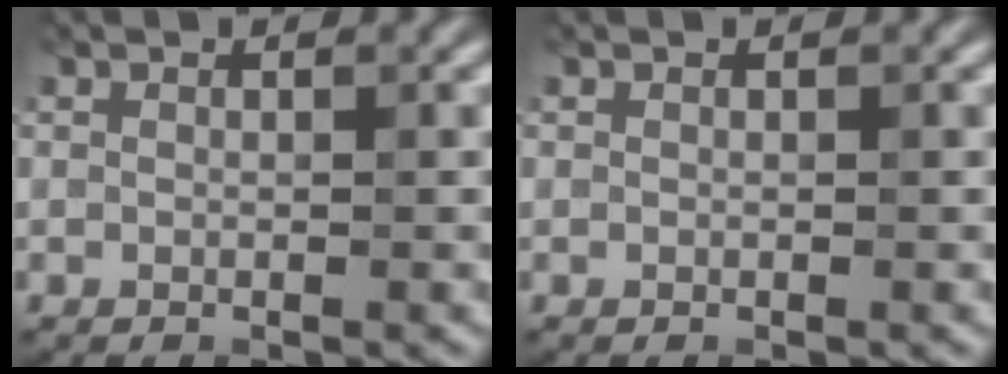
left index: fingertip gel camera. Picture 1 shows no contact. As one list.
[{"total": 0.0}]